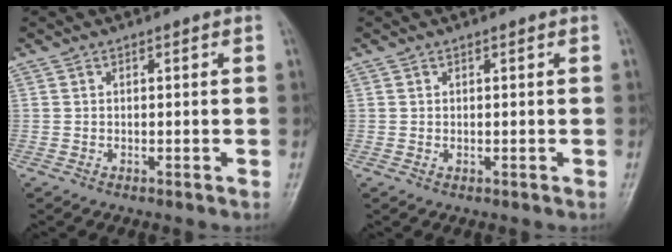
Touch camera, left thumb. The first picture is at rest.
{"total": 0.6, "force": [0.2, 0.3, 0.4], "torque": [-0.005, 0.001, 0.004]}